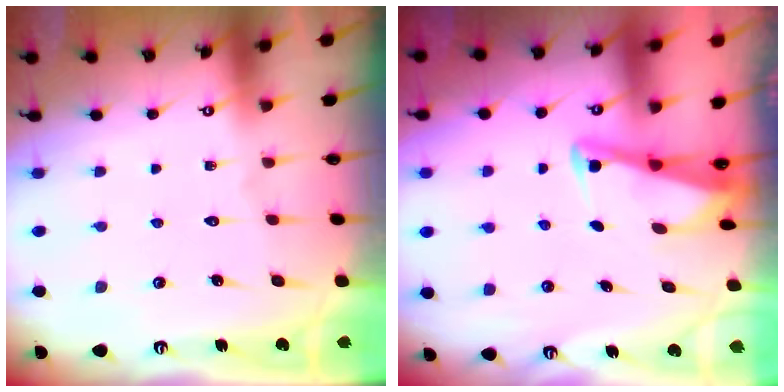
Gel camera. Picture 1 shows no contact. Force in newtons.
{"total": 2.7, "press": 2.7, "slide": 0.3}